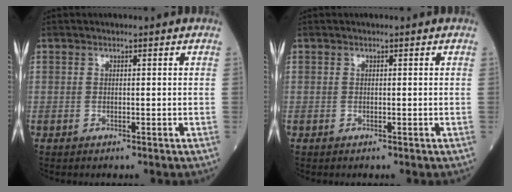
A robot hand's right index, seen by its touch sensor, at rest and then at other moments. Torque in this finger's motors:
{"motor_torque": [0.05, -0.05, 0.04, 0.00]}